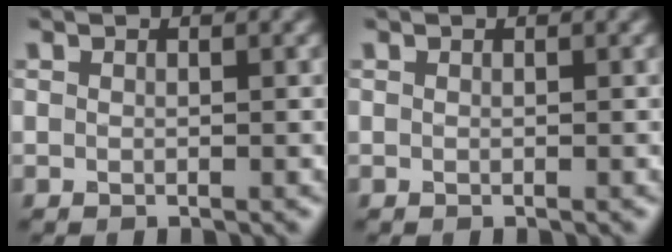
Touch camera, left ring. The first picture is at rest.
{"total": 0.0}